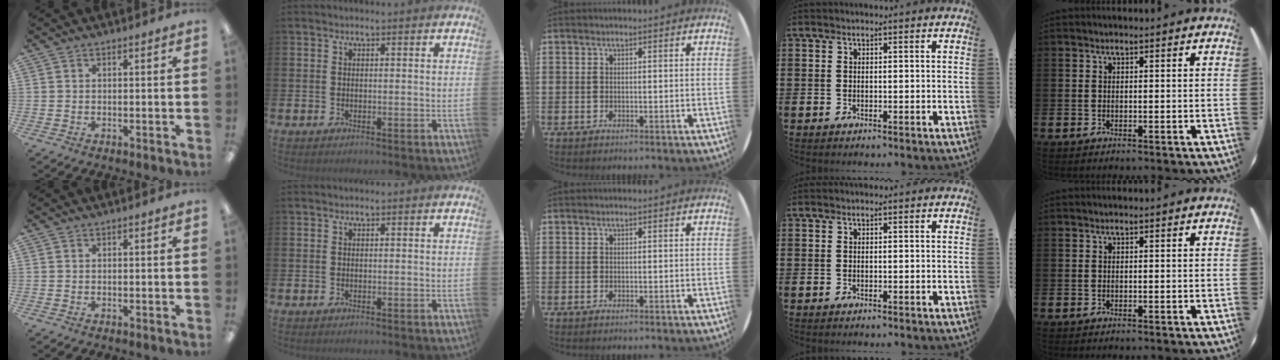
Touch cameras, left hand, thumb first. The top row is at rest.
{}